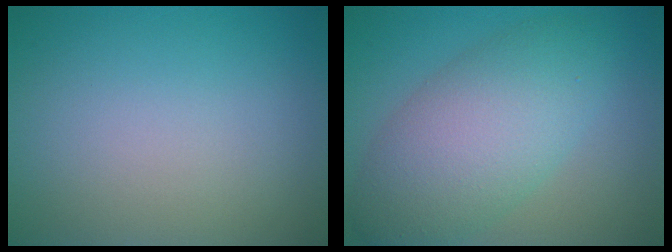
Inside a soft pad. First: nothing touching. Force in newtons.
{"total": 7.5, "press": 7.5, "slide": 0.1}